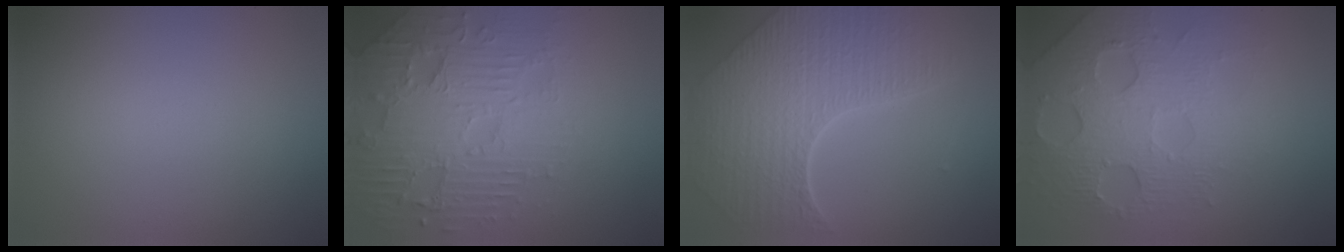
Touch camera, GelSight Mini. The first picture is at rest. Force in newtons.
{"total": 6.7, "press": 5.2, "slide": 4.2}
{"total": 8.6, "press": 6.3, "slide": 5.9}
{"total": 6.4, "press": 4.7, "slide": 4.3}